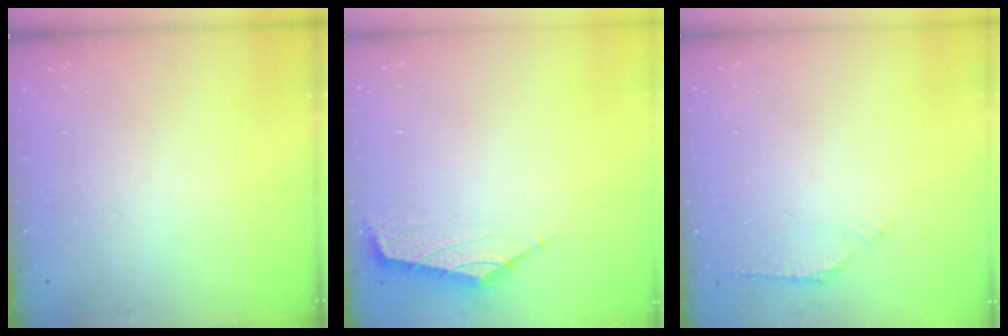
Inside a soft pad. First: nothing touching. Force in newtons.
{"total": 1.6, "press": 1.4, "slide": 0.7}
{"total": 2.4, "press": 2.3, "slide": 0.7}